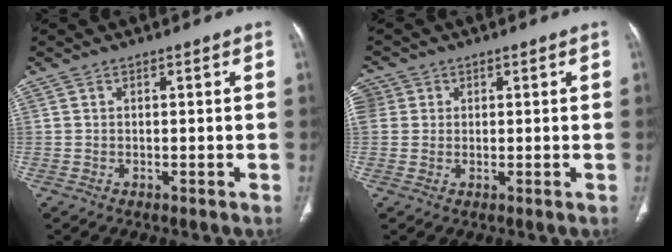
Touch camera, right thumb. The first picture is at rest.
{"total": 6.6, "force": [1.8, 5.9, 2.2], "torque": [-0.058, 0.018, 0.039]}